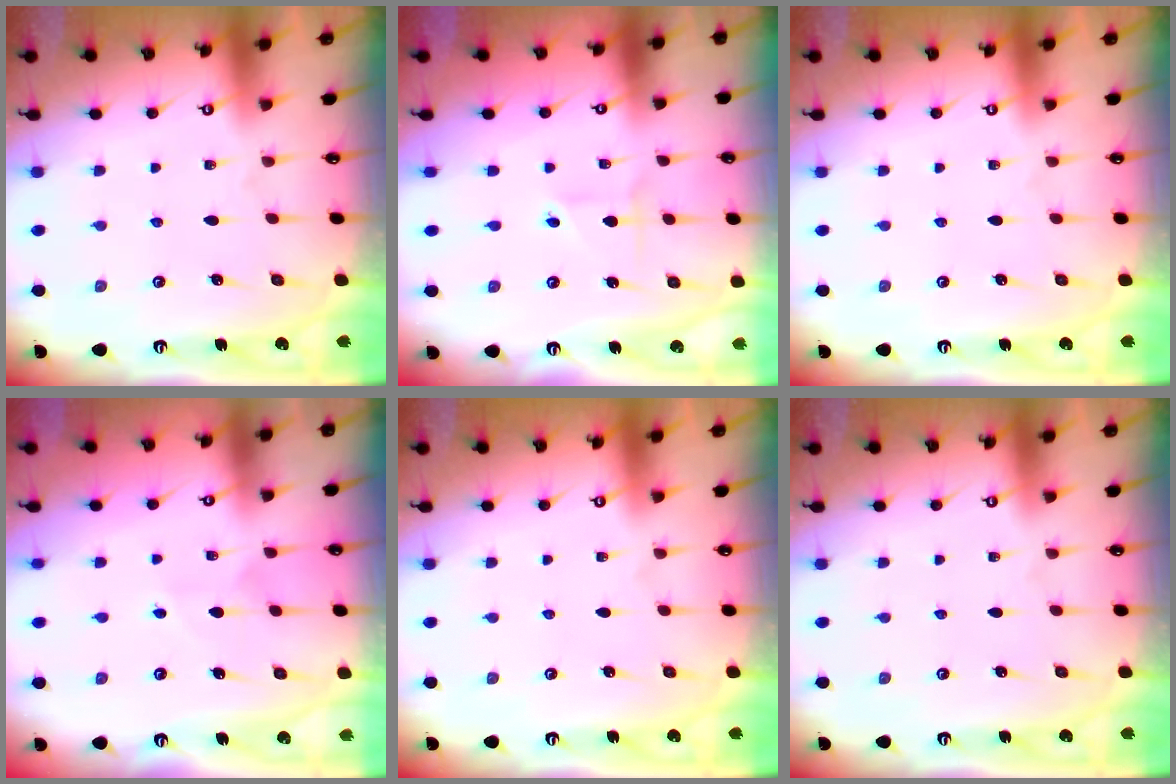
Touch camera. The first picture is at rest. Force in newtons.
{"total": 1.8, "press": 1.8, "slide": 0.2}
{"total": 0.0}
{"total": 5.8, "press": 5.8, "slide": 0.6}
{"total": 0.0}
{"total": 0.0}